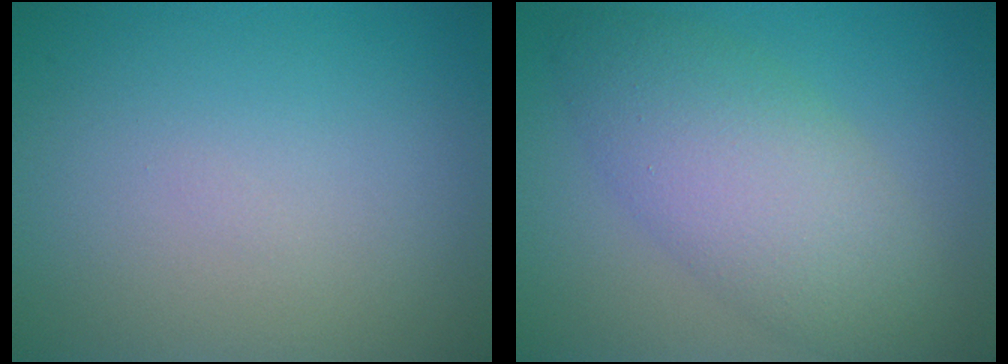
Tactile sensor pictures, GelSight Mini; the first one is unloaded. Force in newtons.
{"total": 6.6, "press": 6.6, "slide": 0.1}